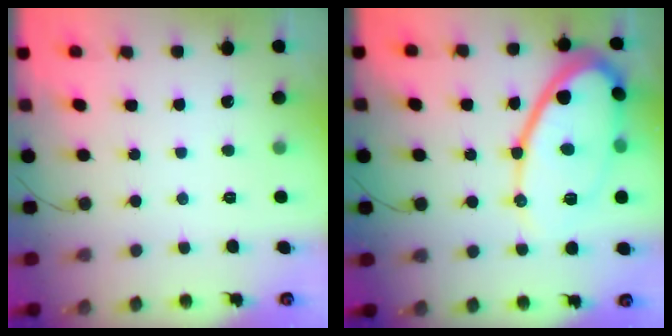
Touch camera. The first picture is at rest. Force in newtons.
{"total": 17.7, "press": 17.6, "slide": 1.5}